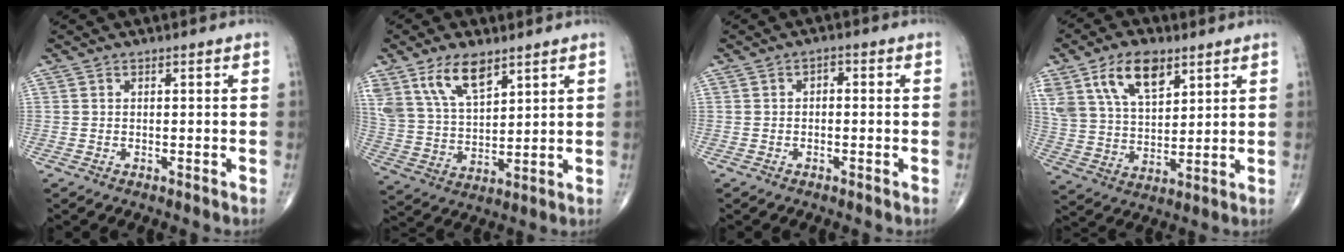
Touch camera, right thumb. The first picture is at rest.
{"total": 11.6, "force": [7.2, 5.3, 7.3], "torque": [-0.128, -0.027, 0.149]}
{"total": 1.5, "force": [-0.1, 1.0, 1.1], "torque": [-0.008, 0.009, -0.008]}
{"total": 13.8, "force": [7.5, 7.3, 8.9], "torque": [-0.146, -0.025, 0.147]}